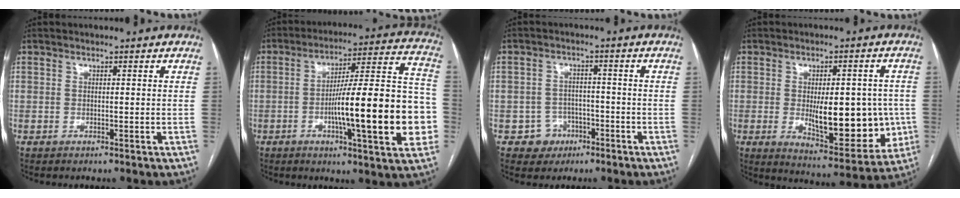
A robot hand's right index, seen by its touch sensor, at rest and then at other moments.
{"total": 21.4, "force": [-4.5, 2.6, 20.8], "torque": [-0.250, 0.026, -0.061]}
{"total": 4.5, "force": [-2.1, 4.0, 0.1], "torque": [0.009, 0.017, -0.029]}
{"total": 15.2, "force": [-1.7, 5.9, 13.9], "torque": [-0.187, -0.004, -0.006]}